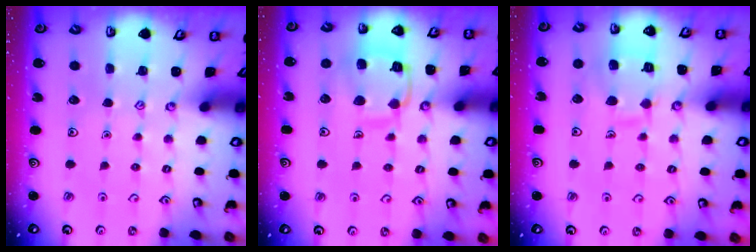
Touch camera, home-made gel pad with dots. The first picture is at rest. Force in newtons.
{"total": 12.0, "press": 12.0, "slide": 1.2}
{"total": 9.9, "press": 9.9, "slide": 0.9}